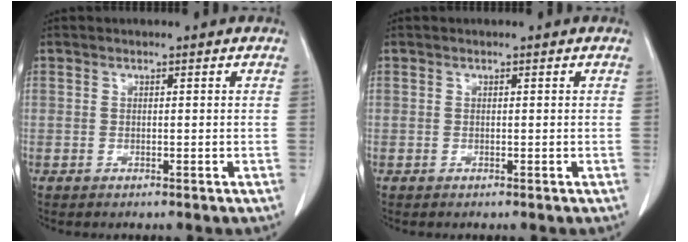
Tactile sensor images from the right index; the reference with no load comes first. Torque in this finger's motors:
{"motor_torque": [0.00, 0.00, 0.00, 0.00]}